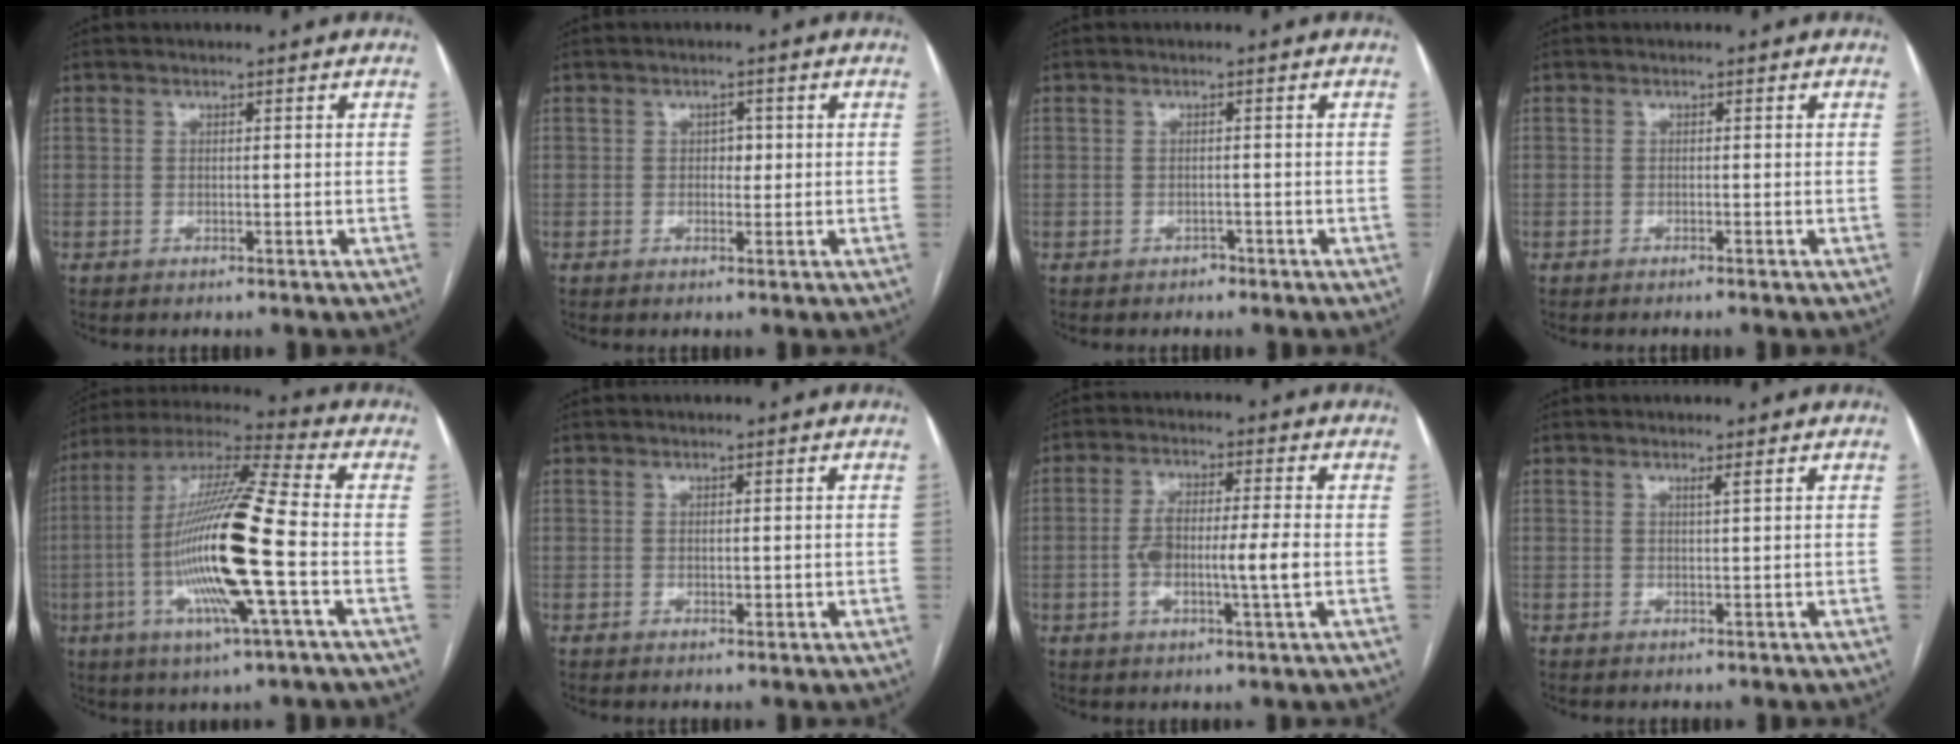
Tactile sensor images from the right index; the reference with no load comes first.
{"total": 1.6, "force": [0.1, 1.1, 1.1], "torque": [-0.011, 0.004, 0.001]}
{"total": 1.0, "force": [-0.8, 0.7, 0.0], "torque": [-0.003, 0.003, -0.014]}
{"total": 1.2, "force": [-1.1, -0.3, 0.6], "torque": [-0.005, 0.004, -0.015]}
{"total": 19.2, "force": [-3.8, 0.5, 18.9], "torque": [-0.377, -0.009, -0.078]}
{"total": 1.1, "force": [-0.1, 0.6, 0.9], "torque": [-0.013, -0.002, 0.002]}
{"total": 8.3, "force": [-1.2, 1.1, 8.1], "torque": [-0.155, 0.010, -0.023]}
{"total": 0.7, "force": [0.4, -0.3, 0.5], "torque": [-0.017, -0.006, 0.011]}